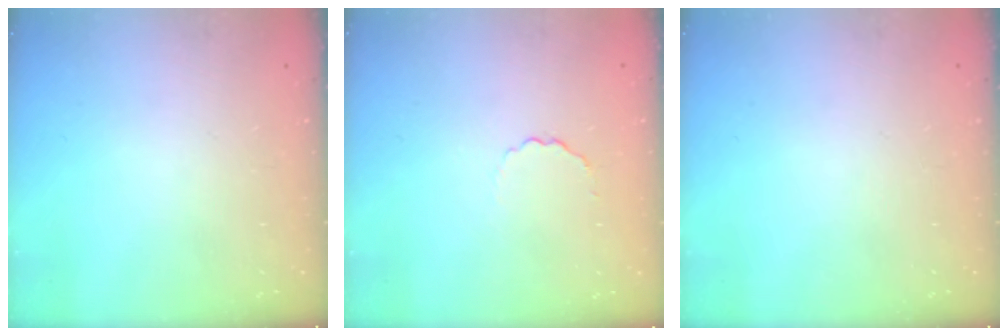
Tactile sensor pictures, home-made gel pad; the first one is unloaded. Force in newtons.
{"total": 2.2, "press": 2.1, "slide": 0.8}
{"total": 0.0}